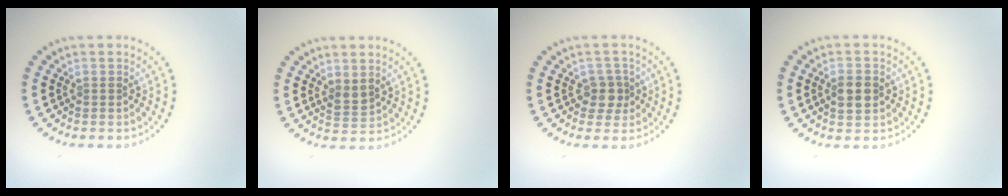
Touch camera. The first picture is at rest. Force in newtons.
{"total": 1.3, "press": 1.1, "slide": 0.6}
{"total": 2.0, "press": 1.7, "slide": 1.0}
{"total": 3.1, "press": 3.1, "slide": 0.1}